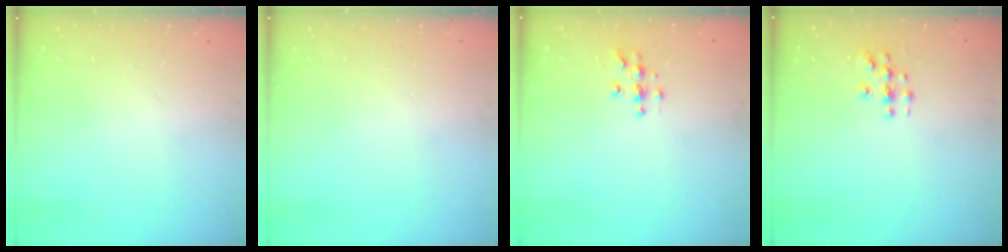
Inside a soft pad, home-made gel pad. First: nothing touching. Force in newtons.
{"total": 0.0}
{"total": 4.3, "press": 4.3, "slide": 0.4}
{"total": 3.5, "press": 3.4, "slide": 0.2}